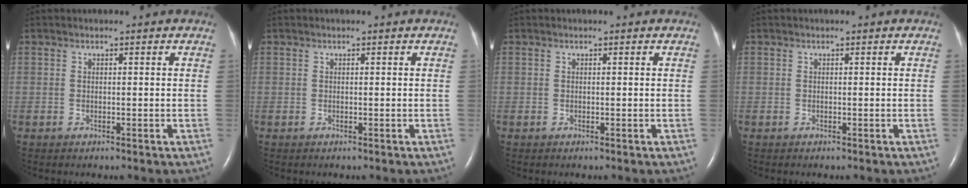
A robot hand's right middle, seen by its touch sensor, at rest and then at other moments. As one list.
[{"total": 0.0}, {"total": 0.0}, {"total": 0.0}]